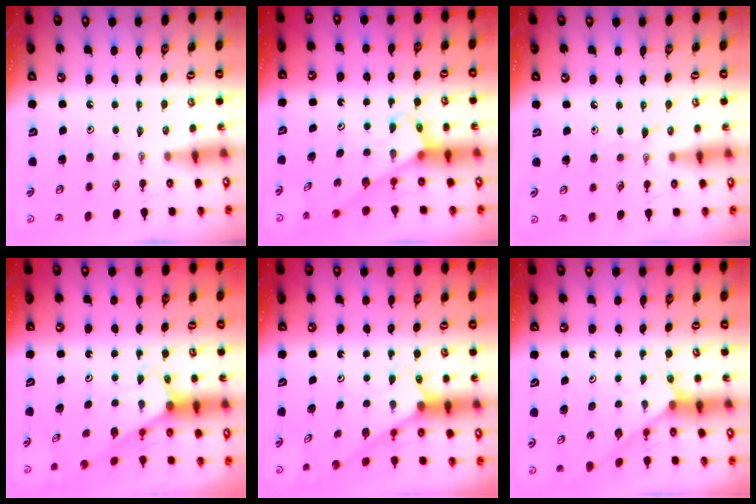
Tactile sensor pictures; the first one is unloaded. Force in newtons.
{"total": 3.9, "press": 3.9, "slide": 0.3}
{"total": 5.3, "press": 5.3, "slide": 0.7}
{"total": 2.2, "press": 2.2, "slide": 0.2}
{"total": 2.4, "press": 2.4, "slide": 0.2}
{"total": 2.4, "press": 2.4, "slide": 0.2}